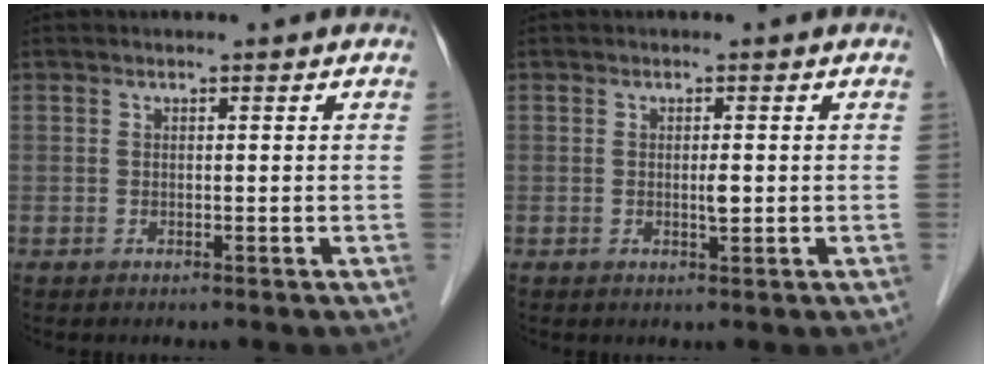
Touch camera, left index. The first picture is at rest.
{"total": 1.4, "force": [-0.1, 0.3, 1.3], "torque": [-0.024, -0.001, 0.000]}